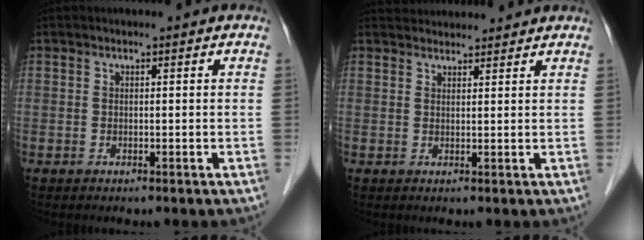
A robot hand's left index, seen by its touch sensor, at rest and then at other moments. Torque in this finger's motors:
{"motor_torque": [-0.71, -0.92, 0.02, 0.01]}